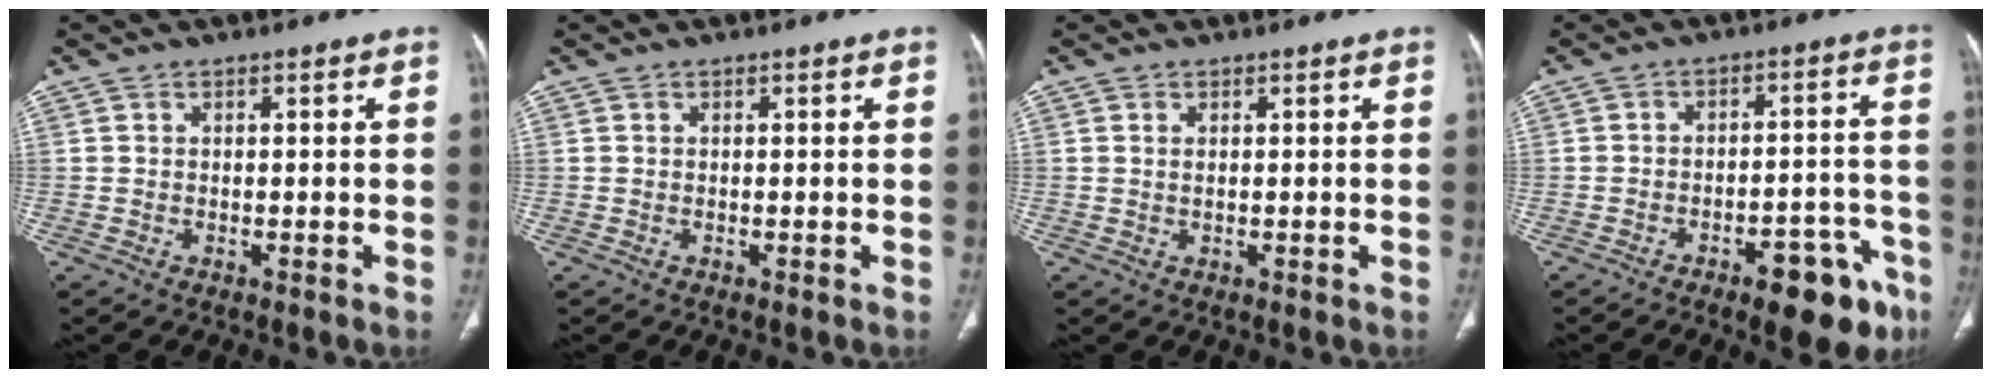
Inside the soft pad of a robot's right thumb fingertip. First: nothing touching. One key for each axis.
{"total": 0.0}
{"total": 0.8, "fx": 0.3, "fy": 0.3, "fz": 0.6, "tx": -0.016, "ty": 0.002, "tz": 0.009}
{"total": 12.9, "fx": -7.6, "fy": 5.3, "fz": 9.0, "tx": -0.084, "ty": 0.052, "tz": -0.097}